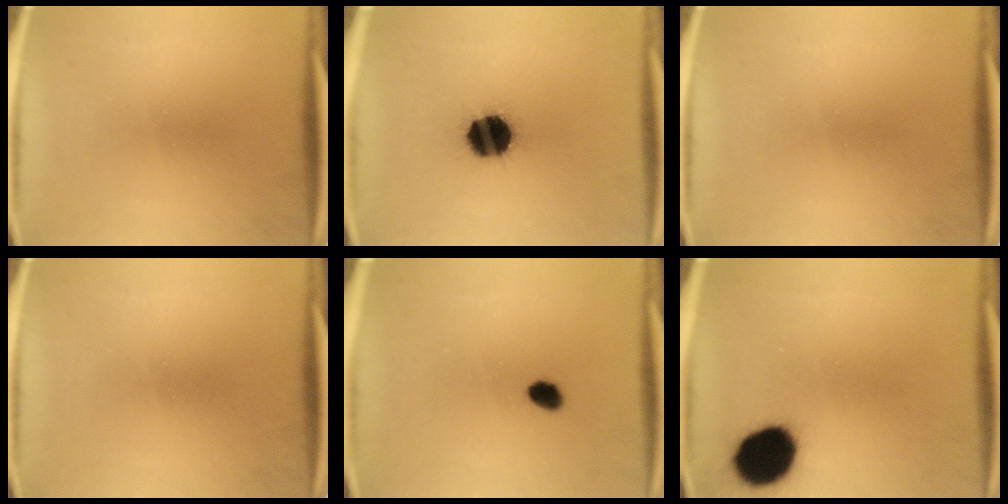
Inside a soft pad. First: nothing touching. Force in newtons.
{"total": 14.4}
{"total": 0.0}
{"total": 0.0}
{"total": 2.7}
{"total": 14.9}